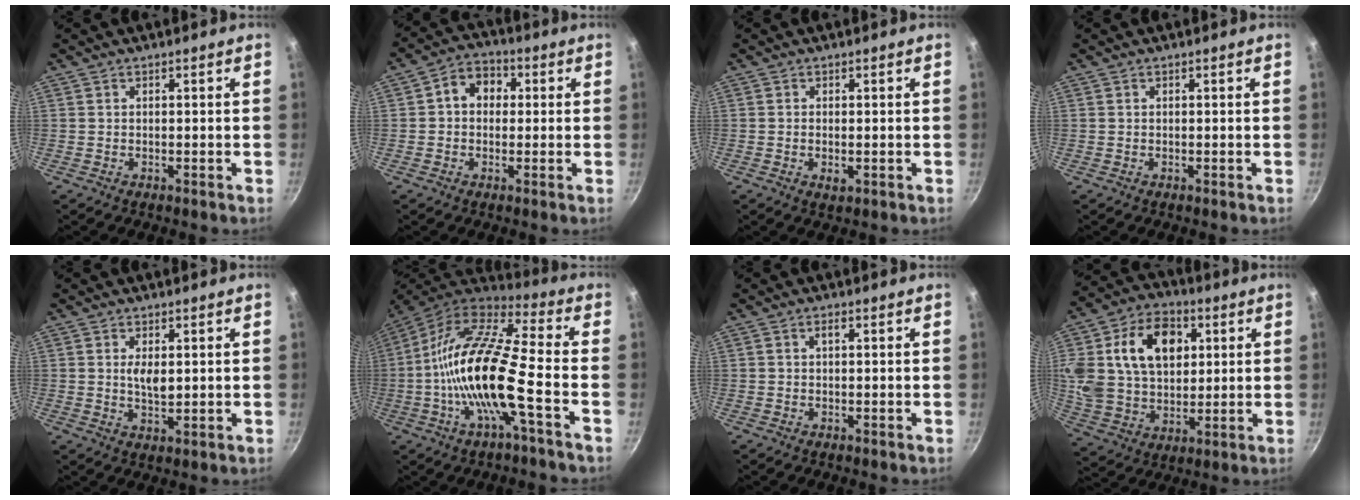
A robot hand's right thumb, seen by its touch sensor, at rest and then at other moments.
{"total": 7.1, "force": [1.1, 5.7, 4.1], "torque": [-0.032, 0.015, 0.001]}
{"total": 1.8, "force": [-0.3, 1.0, 1.5], "torque": [-0.026, -0.003, -0.004]}
{"total": 0.0}
{"total": 4.0, "force": [0.8, 1.9, 3.4], "torque": [-0.058, -0.008, 0.016]}
{"total": 19.4, "force": [-4.6, 4.8, 18.2], "torque": [-0.340, 0.039, -0.107]}
{"total": 1.1, "force": [0.2, 0.5, 0.9], "torque": [-0.016, 0.006, 0.002]}
{"total": 23.9, "force": [6.4, 16.9, 15.6], "torque": [-0.299, 0.014, 0.113]}